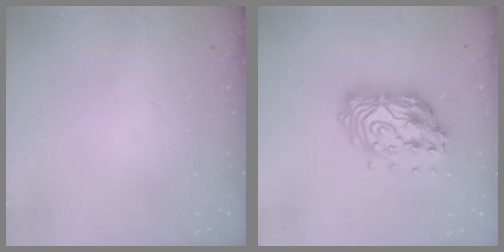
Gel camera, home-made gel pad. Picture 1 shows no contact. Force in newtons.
{"total": 17.1, "press": 17.0, "slide": 1.6}